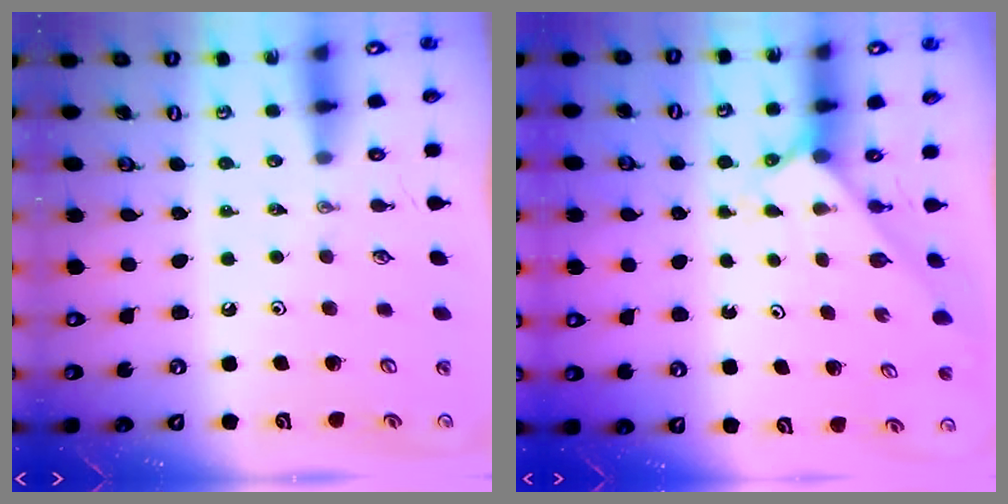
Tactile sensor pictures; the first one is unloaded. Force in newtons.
{"total": 2.2, "press": 2.2, "slide": 0.2}